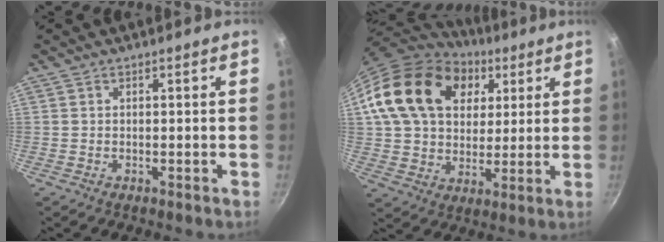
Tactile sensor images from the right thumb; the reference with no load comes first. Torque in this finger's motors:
{"motor_torque": [0.57, 4.44, 0.94, -0.52, 0.30]}